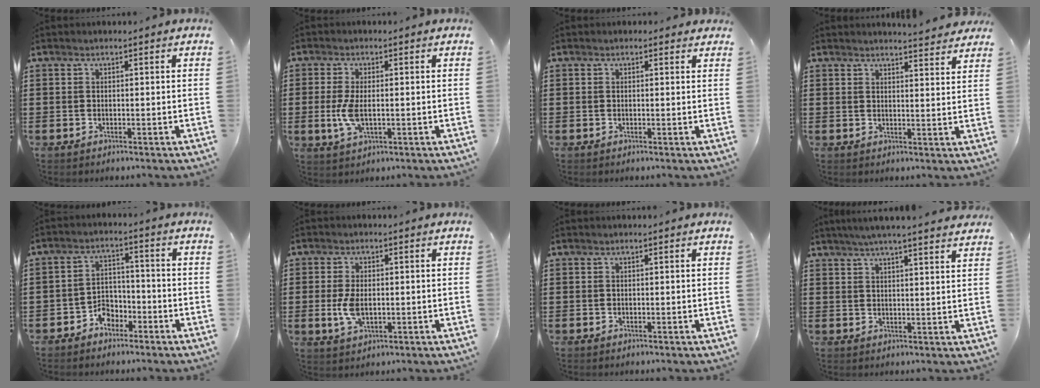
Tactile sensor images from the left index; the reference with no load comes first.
{"total": 4.8, "force": [-0.4, 2.0, 4.3], "torque": [-0.105, -0.008, -0.014]}
{"total": 0.6, "force": [0.3, 0.4, 0.3], "torque": [0.001, 0.003, 0.003]}
{"total": 3.4, "force": [3.4, -0.1, 0.5], "torque": [-0.012, -0.017, 0.061]}
{"total": 3.8, "force": [-3.1, 2.1, 0.9], "torque": [-0.023, 0.011, -0.064]}
{"total": 4.8, "force": [-0.4, 2.5, 4.1], "torque": [-0.096, -0.002, -0.011]}
{"total": 0.0}
{"total": 4.1, "force": [3.8, -0.6, 1.6], "torque": [-0.041, -0.010, 0.067]}